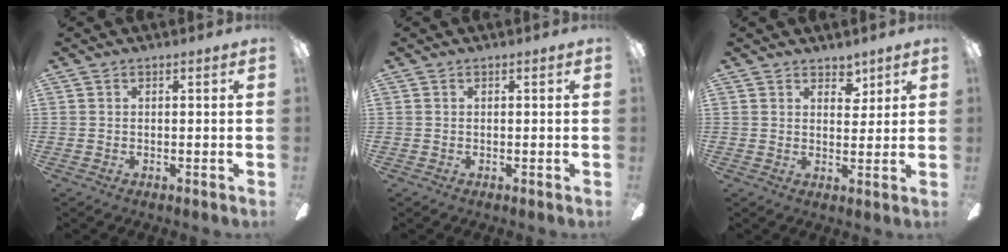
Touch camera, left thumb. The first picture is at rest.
{"total": 0.0}
{"total": 4.1, "force": [3.3, 2.3, 1.1], "torque": [0.002, -0.018, 0.055]}